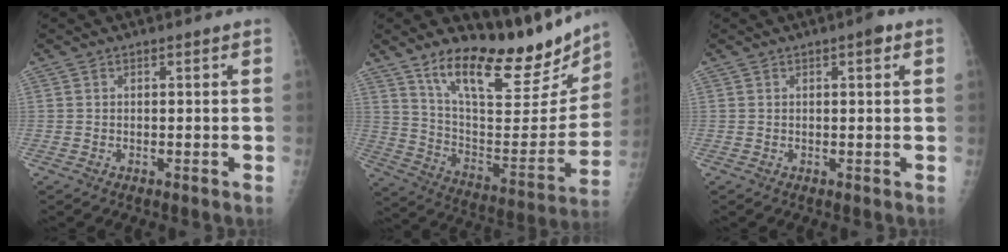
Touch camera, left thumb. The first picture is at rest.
{"total": 24.3, "force": [18.5, 7.5, 13.9], "torque": [-0.166, -0.098, 0.289]}
{"total": 2.2, "force": [1.1, 0.5, 1.9], "torque": [-0.023, 0.000, 0.013]}